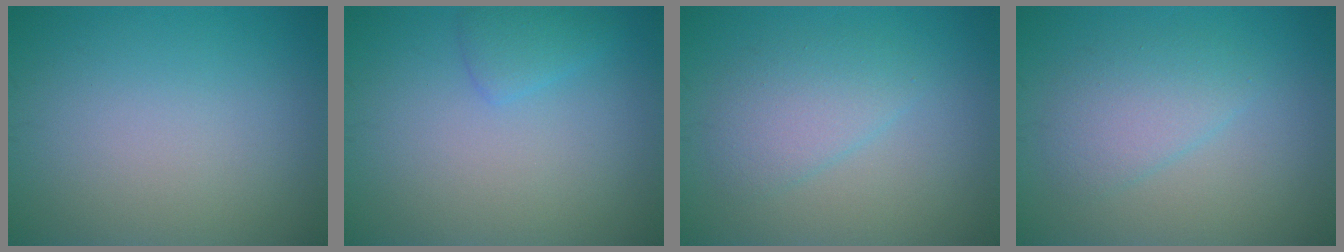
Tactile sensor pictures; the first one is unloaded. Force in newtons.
{"total": 1.5, "press": 1.5, "slide": 0.0}
{"total": 2.9, "press": 2.9, "slide": 0.2}
{"total": 2.9, "press": 2.9, "slide": 0.2}